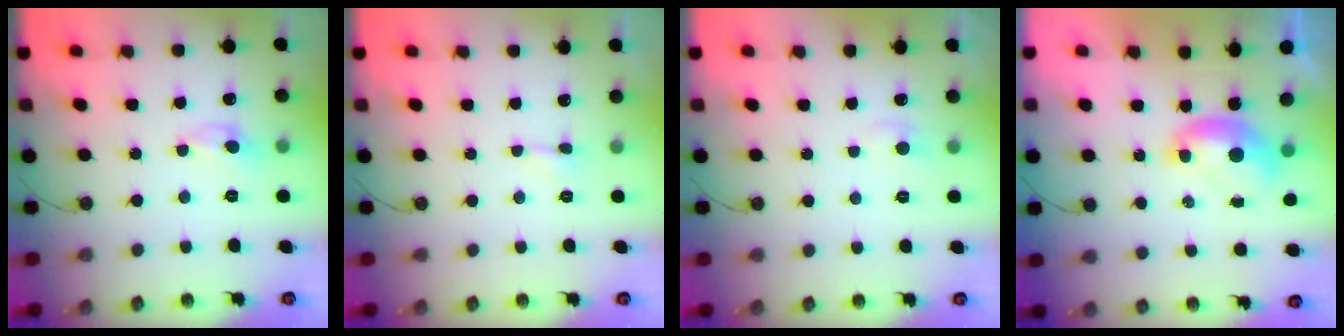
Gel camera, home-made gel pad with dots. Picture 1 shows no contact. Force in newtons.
{"total": 0.8, "press": 0.8, "slide": 0.3}
{"total": 0.8, "press": 0.4, "slide": 0.7}
{"total": 1.6, "press": 1.6, "slide": 0.2}